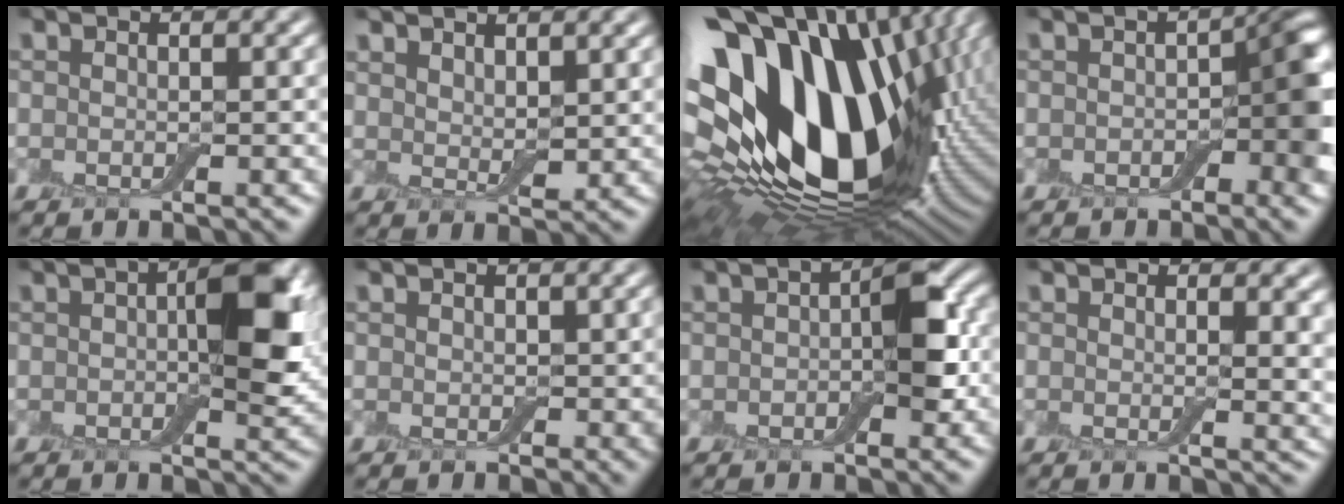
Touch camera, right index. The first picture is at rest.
{"total": 2.6, "force": [2.2, 1.0, 1.1], "torque": [-0.030, -0.001, 0.048]}
{"total": 21.4, "force": [2.7, 12.6, 17.1], "torque": [-0.314, -0.038, 0.057]}
{"total": 5.0, "force": [-0.8, 2.9, 4.0], "torque": [-0.038, 0.003, -0.018]}
{"total": 6.4, "force": [0.8, 2.8, 5.7], "torque": [-0.076, 0.008, 0.010]}
{"total": 1.0, "force": [0.4, 0.8, 0.3], "torque": [-0.002, -0.003, 0.008]}
{"total": 4.3, "force": [0.1, 2.3, 3.6], "torque": [-0.042, 0.006, -0.003]}
{"total": 3.3, "force": [0.8, 1.9, 2.6], "torque": [-0.038, -0.014, 0.016]}